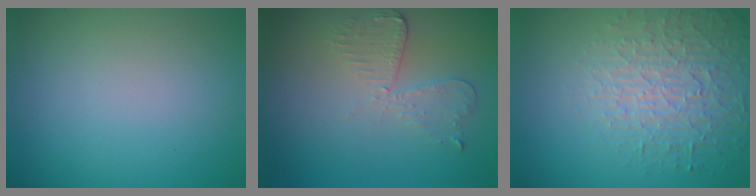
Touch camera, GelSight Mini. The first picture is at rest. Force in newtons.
{"total": 2.9, "press": 2.6, "slide": 1.4}
{"total": 4.2, "press": 4.1, "slide": 0.9}